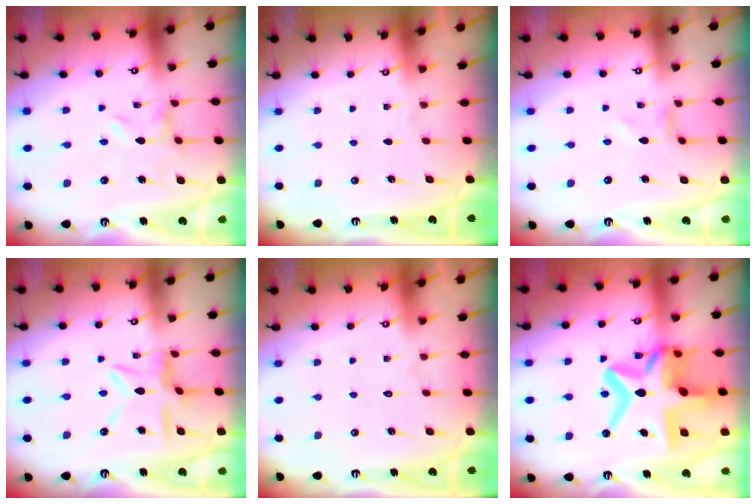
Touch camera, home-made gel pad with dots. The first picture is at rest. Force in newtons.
{"total": 0.0}
{"total": 0.7, "press": 0.7, "slide": 0.1}
{"total": 9.1, "press": 9.1, "slide": 0.8}
{"total": 1.6, "press": 1.6, "slide": 0.1}
{"total": 21.6, "press": 21.5, "slide": 2.3}